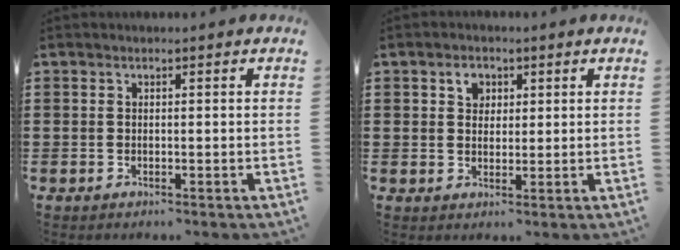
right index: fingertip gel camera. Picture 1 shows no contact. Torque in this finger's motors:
{"motor_torque": [1.05, 1.09, 0.09, 0.01]}